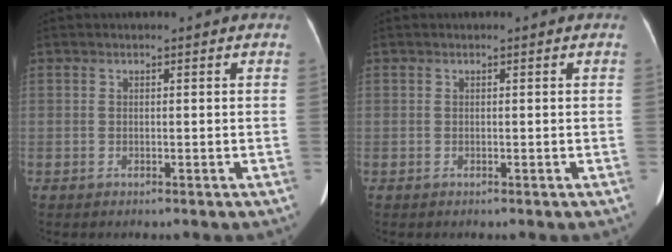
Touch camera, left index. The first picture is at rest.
{"total": 0.0}